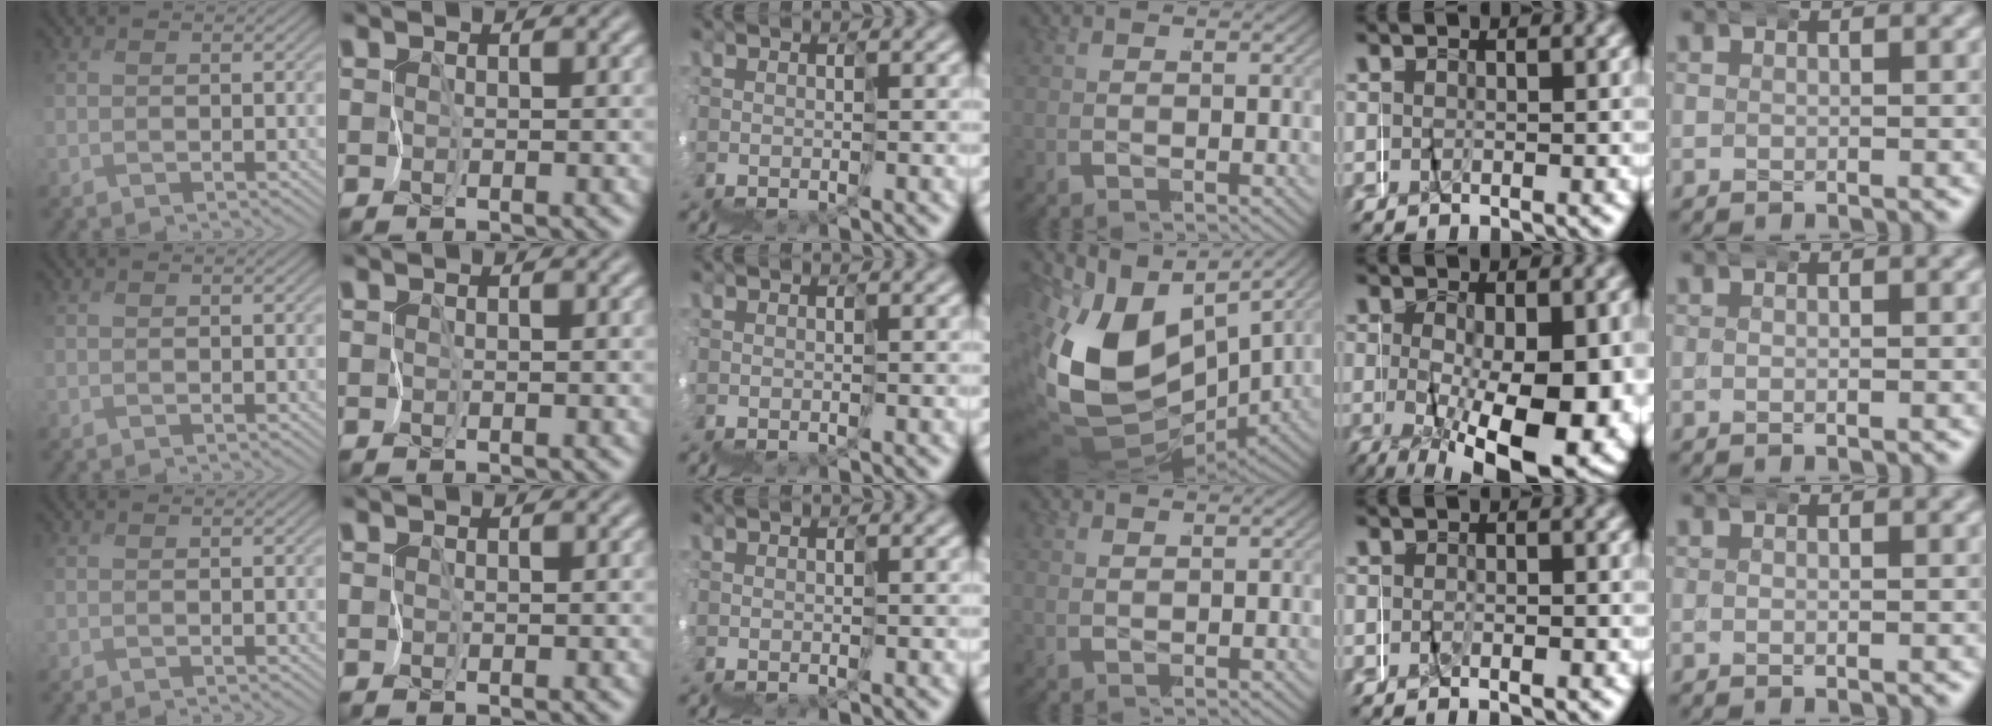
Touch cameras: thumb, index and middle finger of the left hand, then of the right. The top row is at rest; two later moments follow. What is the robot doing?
{"motion": "wrap", "object": "napkin"}